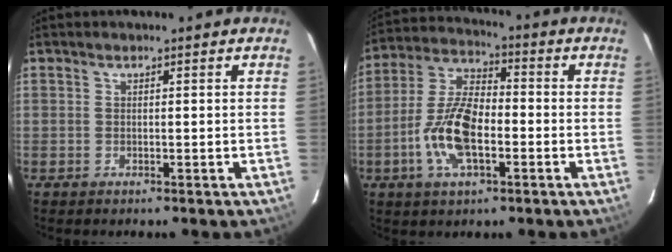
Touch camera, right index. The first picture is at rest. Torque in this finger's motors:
{"motor_torque": [0.22, -0.09, 0.25, 0.15]}